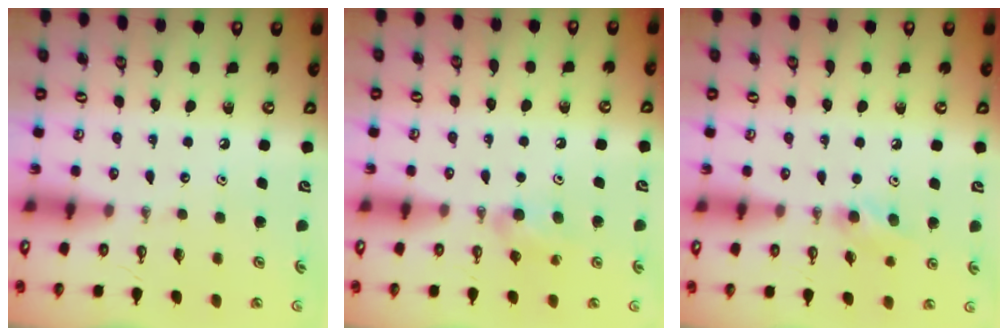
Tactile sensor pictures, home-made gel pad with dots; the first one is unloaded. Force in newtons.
{"total": 8.1, "press": 4.5, "slide": 6.8}
{"total": 8.4, "press": 7.5, "slide": 3.7}